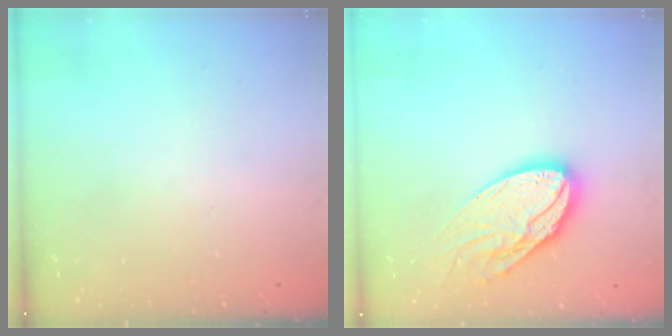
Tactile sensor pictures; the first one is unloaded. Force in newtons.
{"total": 16.4, "press": 16.3, "slide": 1.4}